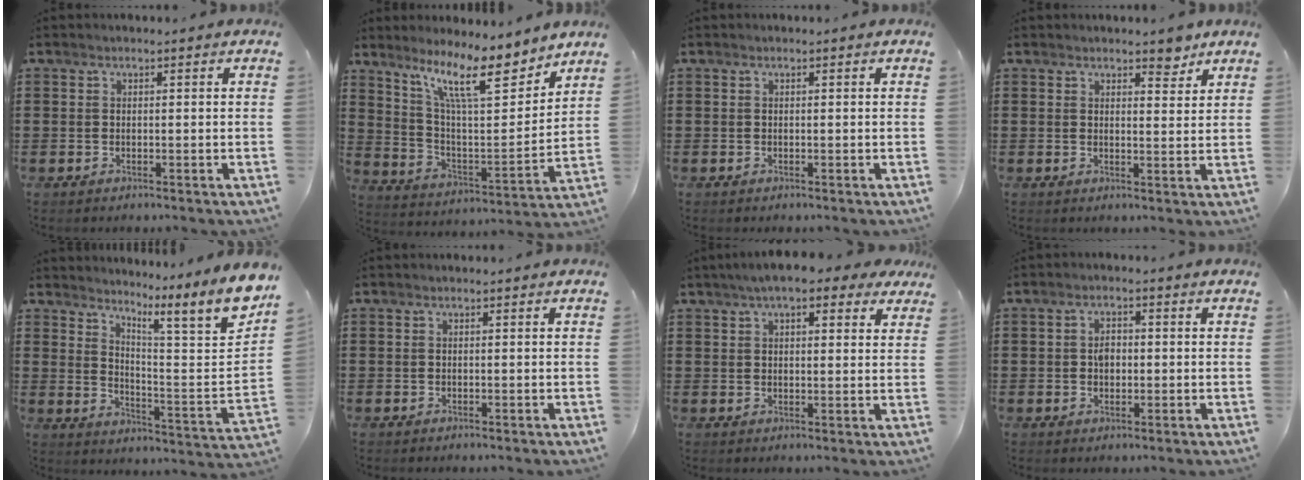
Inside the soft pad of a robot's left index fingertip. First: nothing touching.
{"total": 12.4, "force": [8.8, 2.6, 8.4], "torque": [-0.171, -0.039, 0.150]}
{"total": 0.0}
{"total": 3.8, "force": [3.2, 1.2, 1.5], "torque": [-0.018, -0.008, 0.056]}
{"total": 7.8, "force": [5.8, -0.7, 5.2], "torque": [-0.080, -0.072, 0.081]}
{"total": 0.0}
{"total": 6.6, "force": [4.9, 1.8, 4.1], "torque": [-0.076, -0.002, 0.084]}
{"total": 2.5, "force": [0.1, 1.6, 2.0], "torque": [-0.041, 0.007, -0.001]}